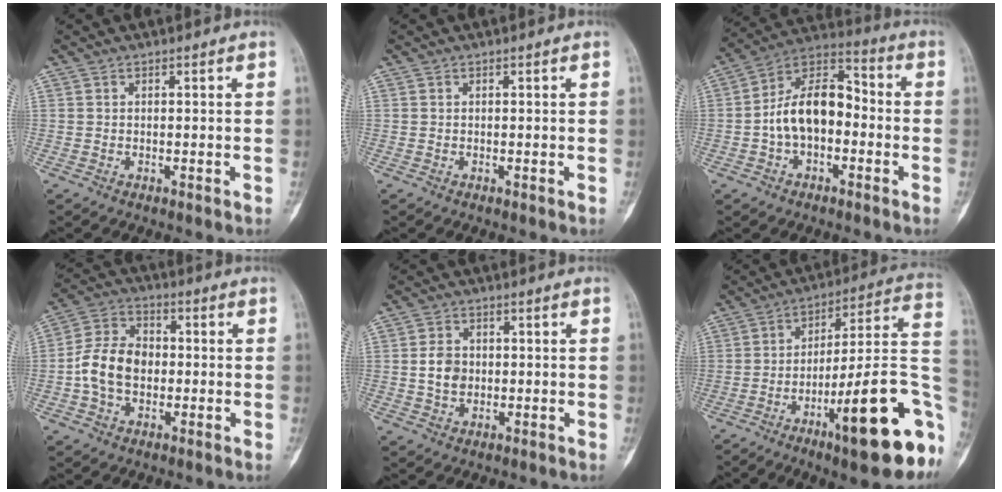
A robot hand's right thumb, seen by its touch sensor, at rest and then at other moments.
{"total": 0.0}
{"total": 13.6, "force": [-2.0, 8.5, 10.5], "torque": [-0.166, 0.049, -0.046]}
{"total": 10.4, "force": [-1.2, 7.6, 7.0], "torque": [-0.120, 0.030, -0.030]}
{"total": 4.6, "force": [0.0, 3.6, 2.9], "torque": [-0.038, 0.003, -0.001]}
{"total": 23.5, "force": [-9.1, 5.0, 21.0], "torque": [-0.250, 0.043, -0.130]}